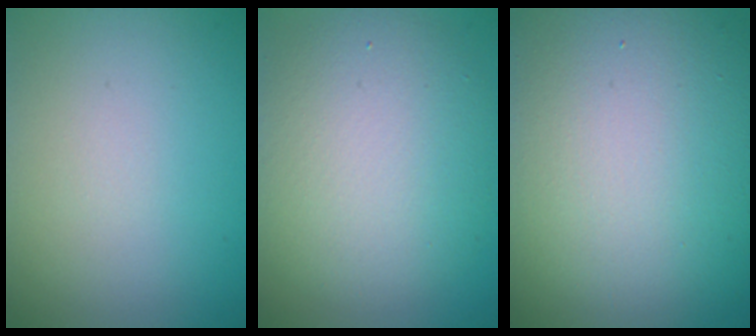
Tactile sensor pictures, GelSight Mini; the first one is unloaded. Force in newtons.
{"total": 7.9, "press": 7.9, "slide": 0.4}
{"total": 16.4, "press": 16.4, "slide": 1.0}